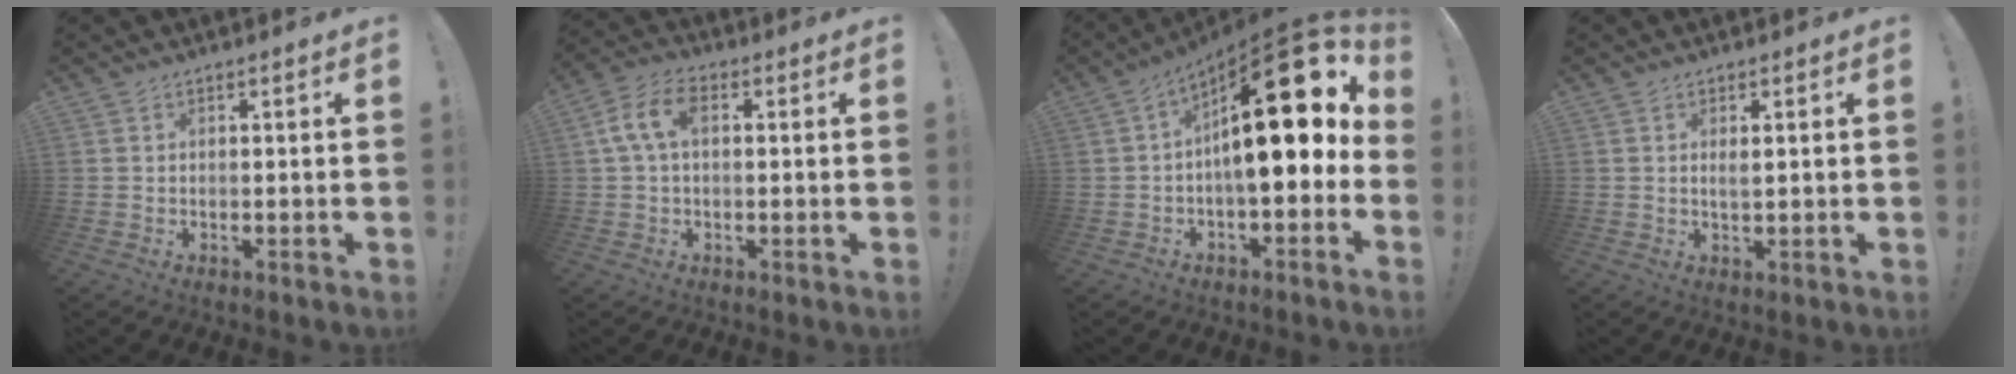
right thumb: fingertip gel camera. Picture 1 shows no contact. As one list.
[{"total": 8.3, "force": [1.5, 4.8, 6.6], "torque": [-0.137, 0.009, 0.027]}, {"total": 24.1, "force": [4.8, 8.2, 22.1], "torque": [-0.336, -0.027, 0.080]}, {"total": 1.9, "force": [0.6, 0.4, 1.7], "torque": [-0.025, -0.007, 0.008]}]